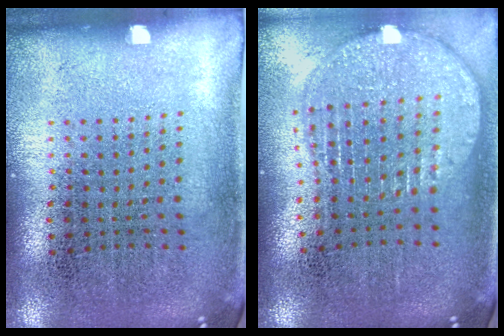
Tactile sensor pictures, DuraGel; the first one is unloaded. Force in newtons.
{"total": 1.9, "press": 1.6, "slide": 1.1}